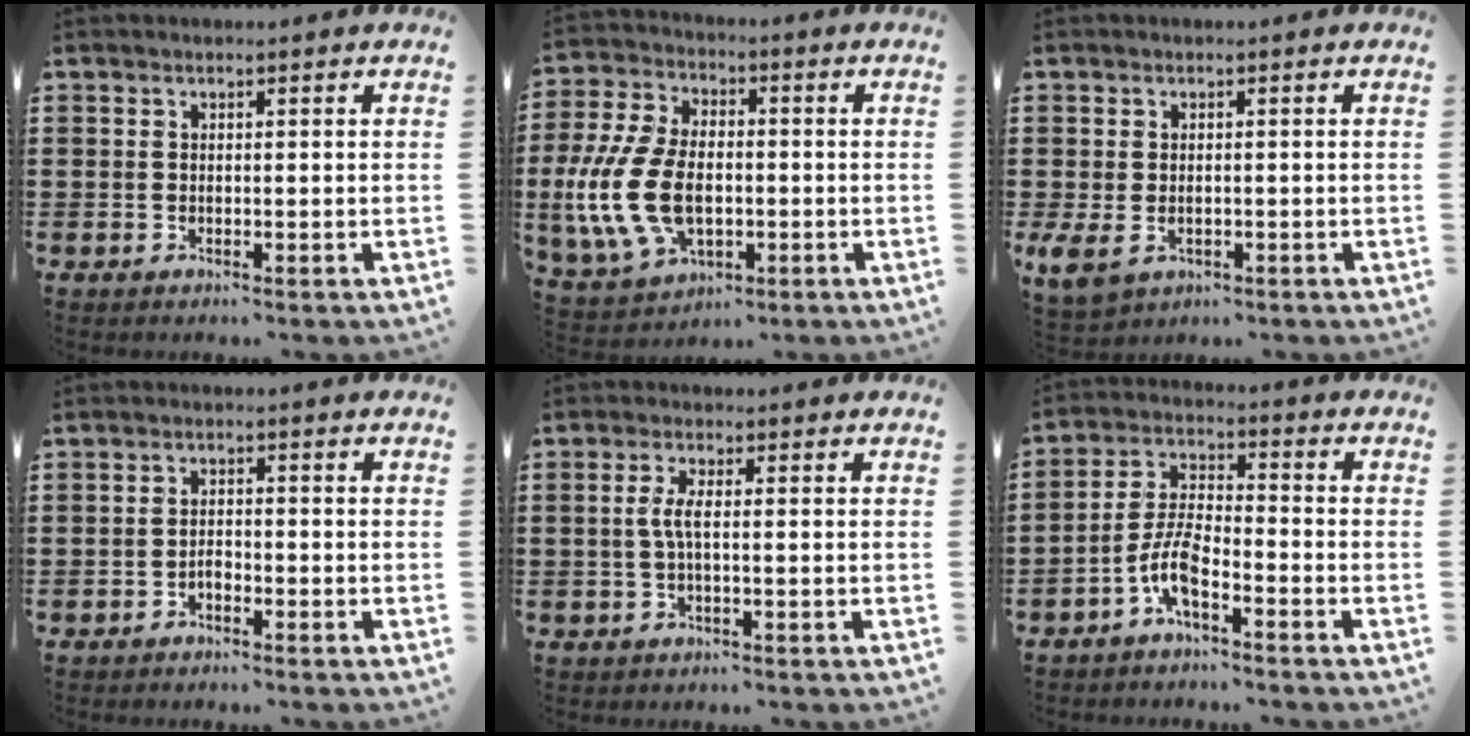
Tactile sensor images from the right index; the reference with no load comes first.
{"total": 12.9, "force": [-2.1, 7.8, 10.0], "torque": [-0.244, -0.004, -0.039]}
{"total": 2.3, "force": [-0.6, 1.4, 1.7], "torque": [-0.049, -0.004, -0.017]}
{"total": 1.5, "force": [-1.0, 0.6, 0.8], "torque": [-0.018, 0.001, -0.021]}
{"total": 3.1, "force": [-0.3, 0.6, 3.0], "torque": [-0.070, -0.003, -0.012]}
{"total": 6.5, "force": [-3.9, 1.9, 4.8], "torque": [-0.125, -0.008, -0.083]}